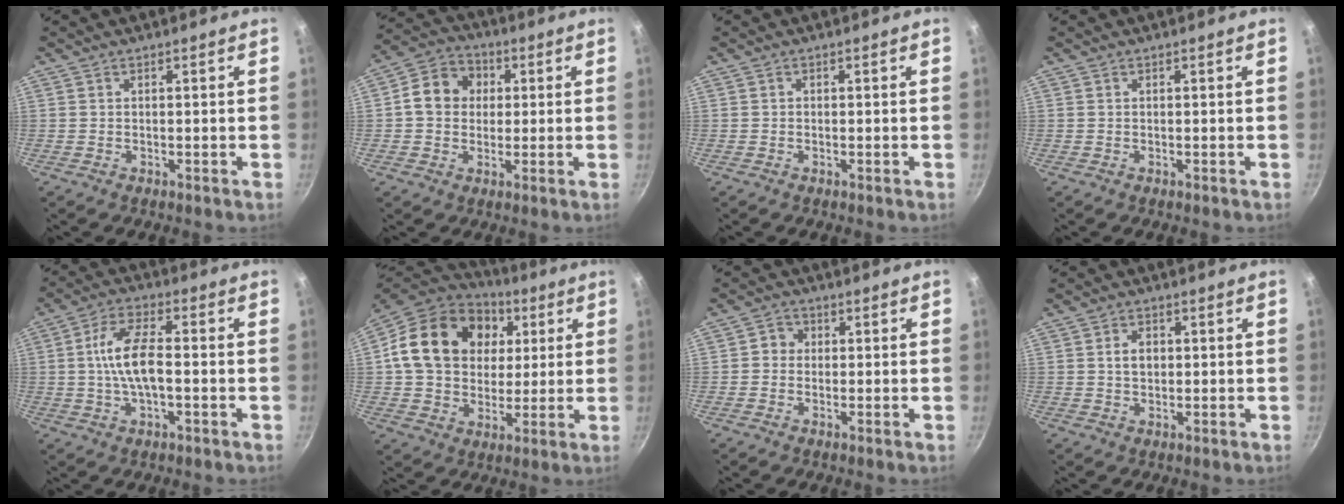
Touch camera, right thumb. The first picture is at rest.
{"total": 9.4, "force": [1.3, 8.1, 4.6], "torque": [-0.051, 0.015, 0.004]}
{"total": 0.0}
{"total": 0.0}
{"total": 9.9, "force": [-0.5, 4.2, 8.9], "torque": [-0.163, 0.024, -0.017]}
{"total": 22.3, "force": [5.1, 17.4, 13.0], "torque": [-0.212, 0.016, 0.081]}
{"total": 3.1, "force": [0.0, 2.9, 1.1], "torque": [0.001, 0.007, -0.009]}
{"total": 3.3, "force": [0.4, 2.4, 2.1], "torque": [-0.022, 0.005, 0.005]}